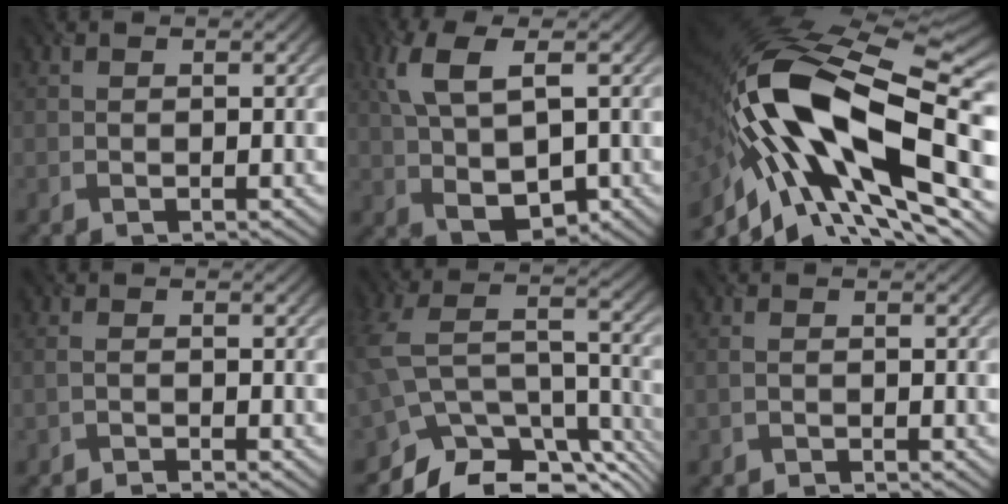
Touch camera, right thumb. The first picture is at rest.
{"total": 9.4, "force": [1.3, 4.9, 7.9], "torque": [-0.182, -0.003, 0.027]}
{"total": 21.1, "force": [-4.7, 10.1, 18.0], "torque": [-0.346, -0.012, -0.084]}
{"total": 1.4, "force": [-1.1, 0.3, 0.8], "torque": [-0.001, 0.001, -0.029]}
{"total": 11.2, "force": [-8.3, 5.5, 5.2], "torque": [-0.104, -0.005, -0.151]}
{"total": 0.7, "force": [-0.7, 0.1, 0.2], "torque": [0.001, 0.000, -0.016]}